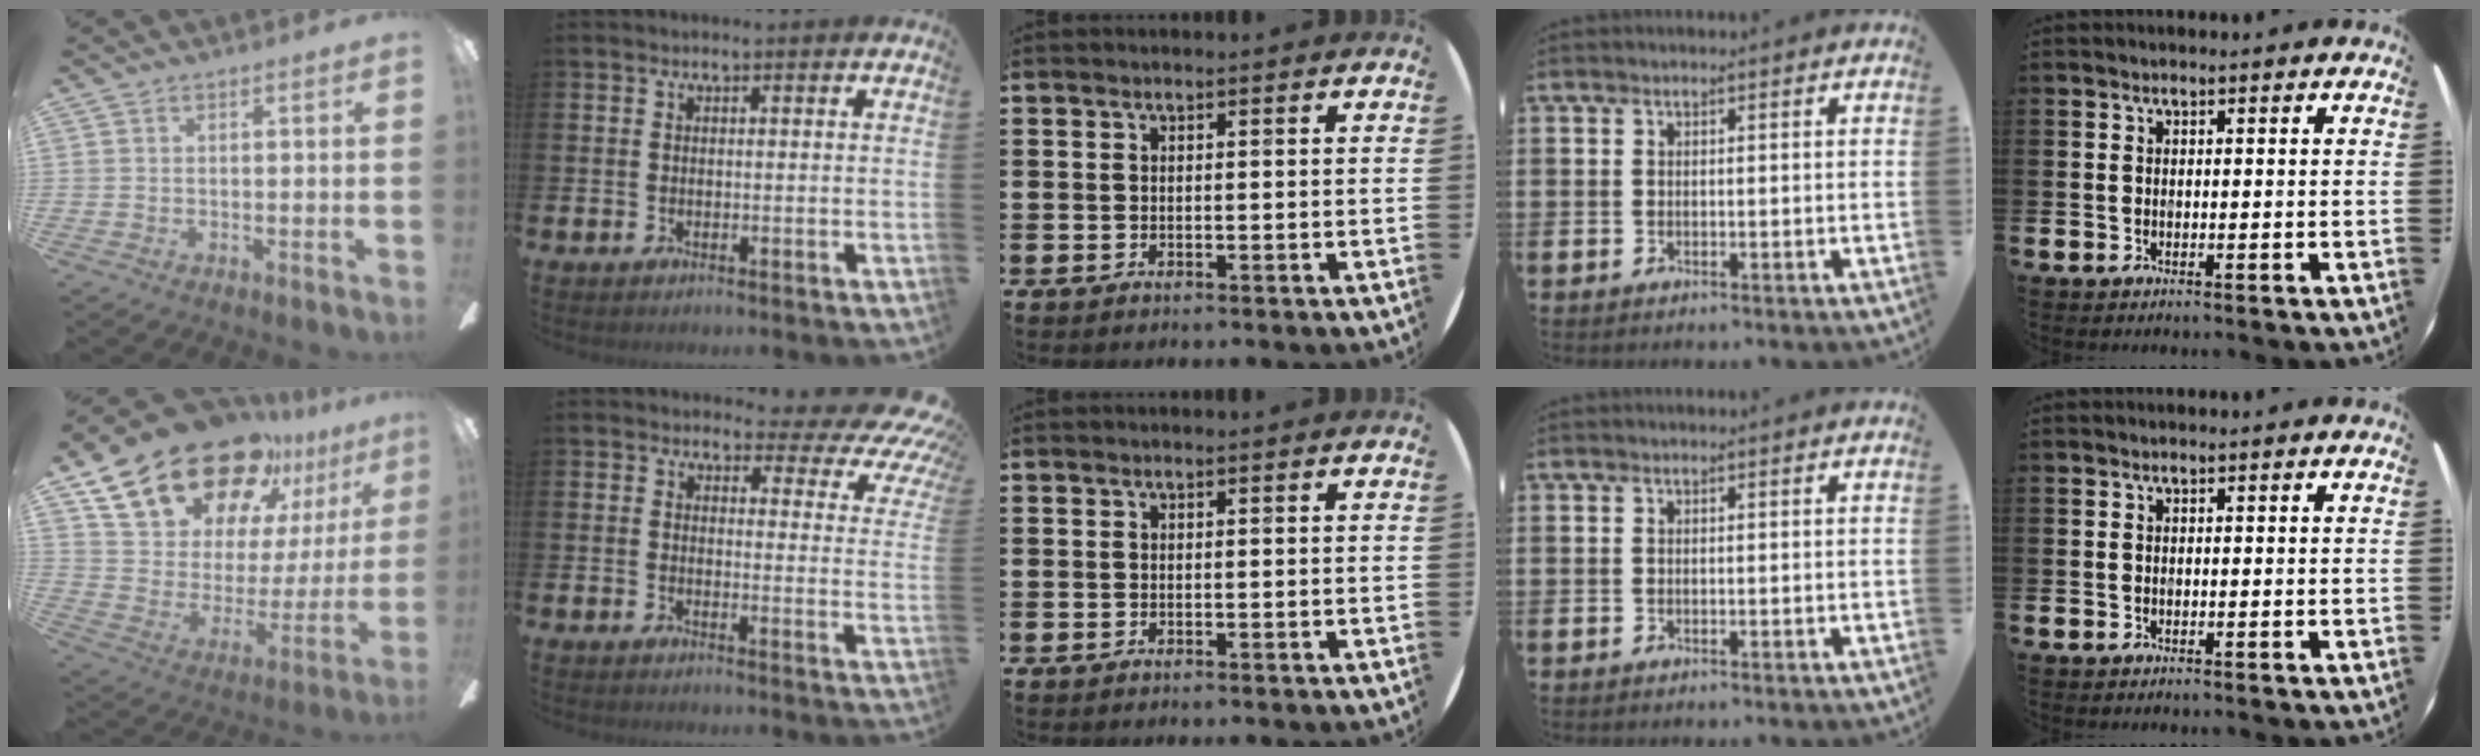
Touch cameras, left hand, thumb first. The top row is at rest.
{"thumb": {"total": 24.7, "force": [17.8, 12.8, 11.3], "torque": [-0.198, -0.102, 0.333]}, "index": {"total": 3.7, "force": [2.8, 1.9, 1.5], "torque": [-0.020, -0.036, 0.037]}}